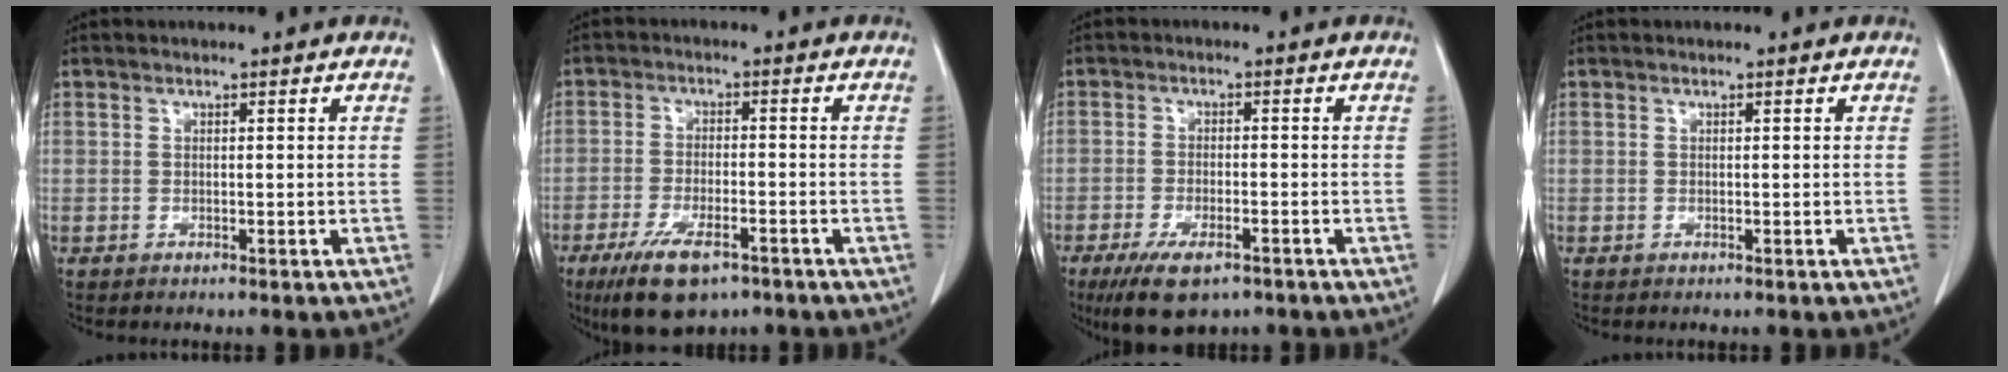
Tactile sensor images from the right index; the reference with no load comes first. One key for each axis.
{"total": 9.2, "fx": -5.8, "fy": 3.1, "fz": 6.4, "tx": -0.122, "ty": -0.015, "tz": -0.093}
{"total": 7.9, "fx": -5.2, "fy": 2.8, "fz": 5.3, "tx": -0.097, "ty": -0.014, "tz": -0.082}
{"total": 0.0}